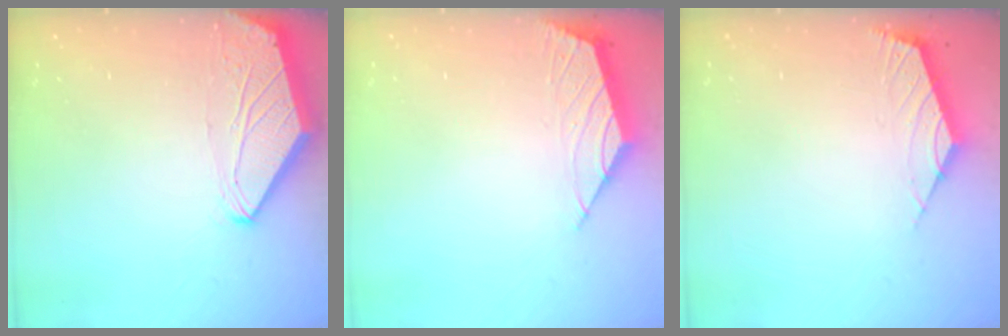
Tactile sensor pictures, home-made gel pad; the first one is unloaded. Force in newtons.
{"total": 2.2, "press": 2.1, "slide": 0.5}
{"total": 2.6, "press": 2.5, "slide": 0.6}